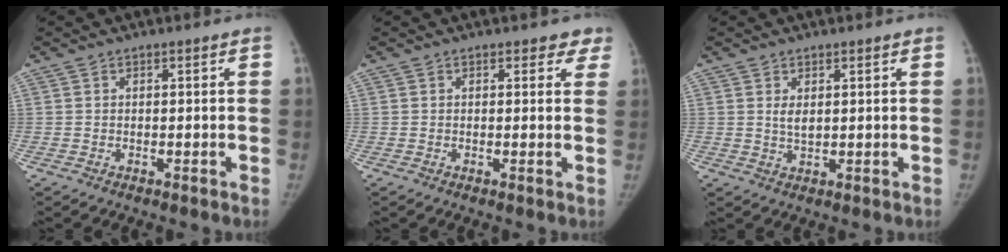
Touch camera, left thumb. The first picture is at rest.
{"total": 3.0, "force": [2.3, 1.8, 0.8], "torque": [0.030, -0.007, 0.012]}
{"total": 2.2, "force": [0.8, 1.1, 1.7], "torque": [-0.024, -0.009, 0.019]}